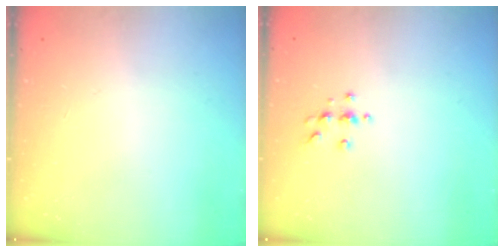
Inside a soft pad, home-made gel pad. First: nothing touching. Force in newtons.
{"total": 3.8, "press": 3.7, "slide": 0.5}